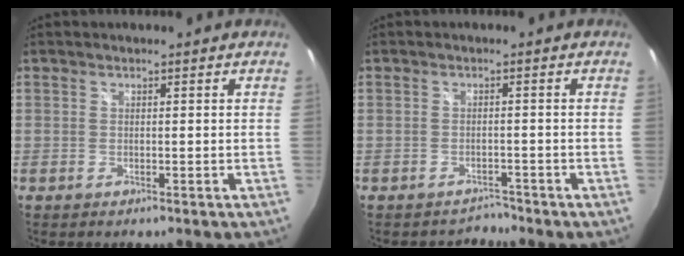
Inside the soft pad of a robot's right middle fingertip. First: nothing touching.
{"total": 1.9, "force": [-1.8, 0.4, -0.6], "torque": [0.009, 0.004, -0.028]}